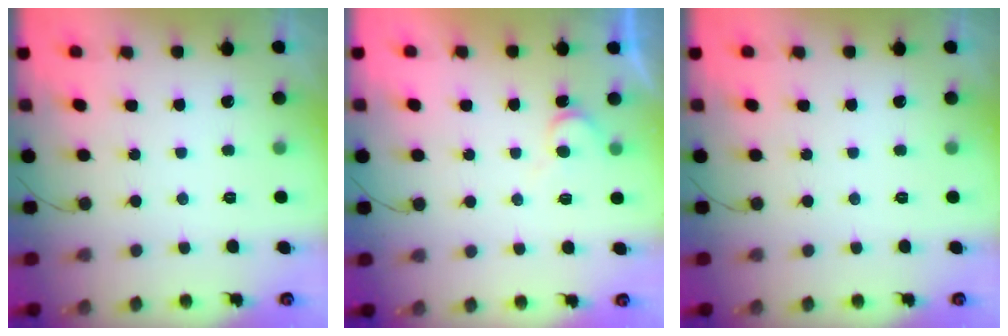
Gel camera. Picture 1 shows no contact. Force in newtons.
{"total": 6.7, "press": 6.6, "slide": 0.5}
{"total": 0.0}